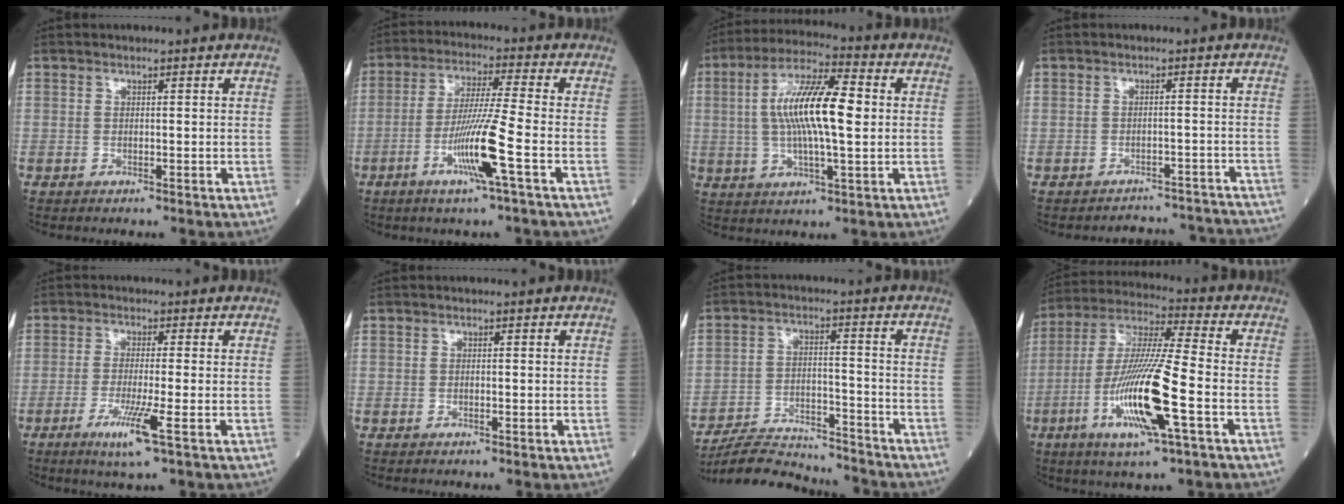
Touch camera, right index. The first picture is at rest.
{"total": 10.1, "force": [-3.9, -1.2, 9.3], "torque": [-0.182, -0.013, -0.076]}
{"total": 13.3, "force": [1.3, 2.6, 13.0], "torque": [-0.245, 0.017, 0.018]}
{"total": 9.2, "force": [-9.0, 1.6, -0.7], "torque": [0.026, 0.031, -0.094]}
{"total": 5.8, "force": [-2.6, -0.5, 5.2], "torque": [-0.099, -0.019, -0.049]}
{"total": 0.0}
{"total": 13.9, "force": [-13.5, 1.4, 2.8], "torque": [-0.042, 0.009, -0.214]}
{"total": 16.4, "force": [-5.3, 0.8, 15.5], "torque": [-0.315, -0.017, -0.101]}